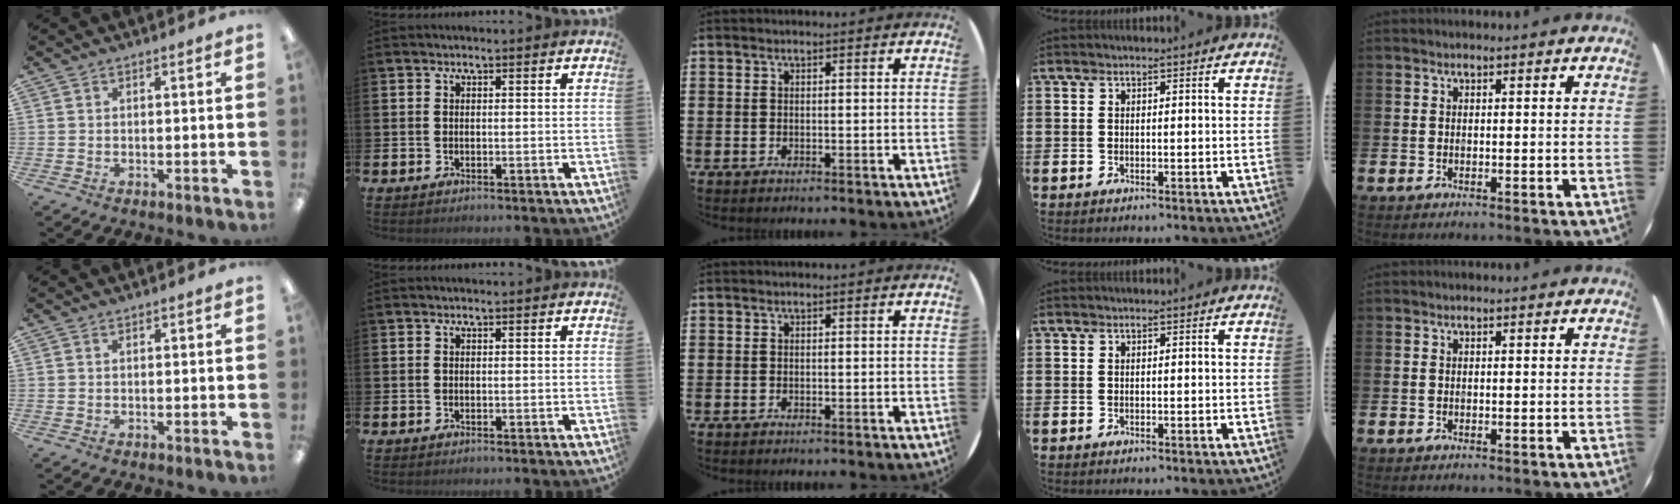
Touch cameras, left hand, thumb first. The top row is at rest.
{}